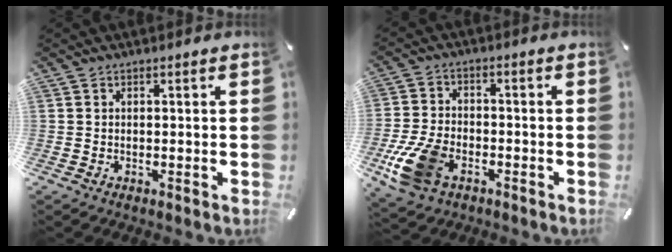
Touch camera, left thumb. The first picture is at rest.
{"total": 11.8, "force": [-5.3, 7.4, 7.5], "torque": [-0.163, 0.017, -0.094]}